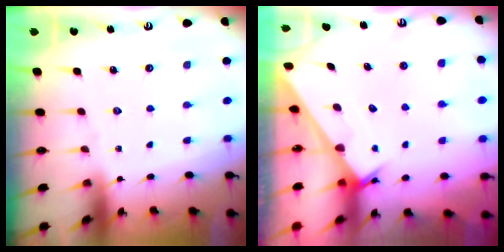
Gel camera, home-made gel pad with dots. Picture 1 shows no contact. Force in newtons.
{"total": 2.4, "press": 2.4, "slide": 0.1}